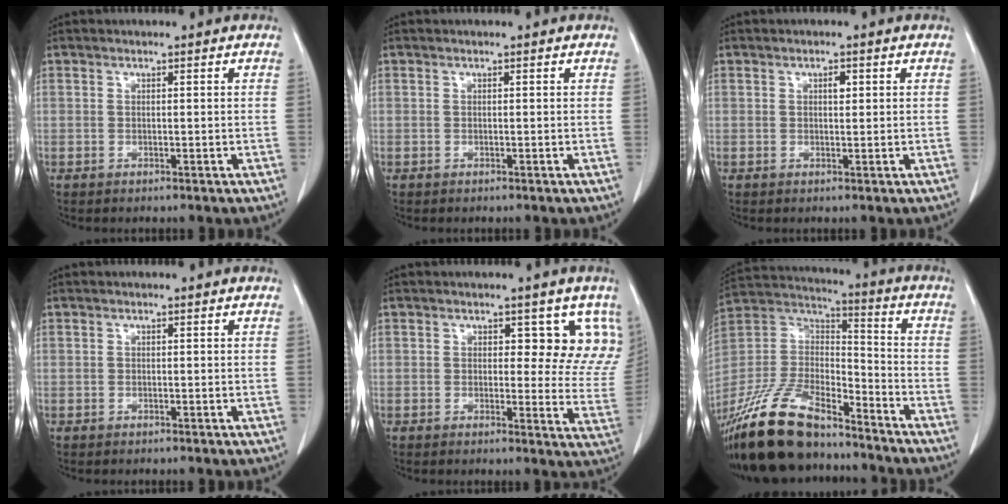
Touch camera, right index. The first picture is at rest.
{"total": 0.0}
{"total": 1.3, "force": [0.4, 0.6, 1.0], "torque": [-0.017, 0.001, 0.006]}
{"total": 0.0}
{"total": 8.2, "force": [4.8, 4.6, 4.8], "torque": [-0.025, -0.014, 0.037]}
{"total": 20.8, "force": [-17.0, 7.0, 9.8], "torque": [-0.224, 0.000, -0.316]}